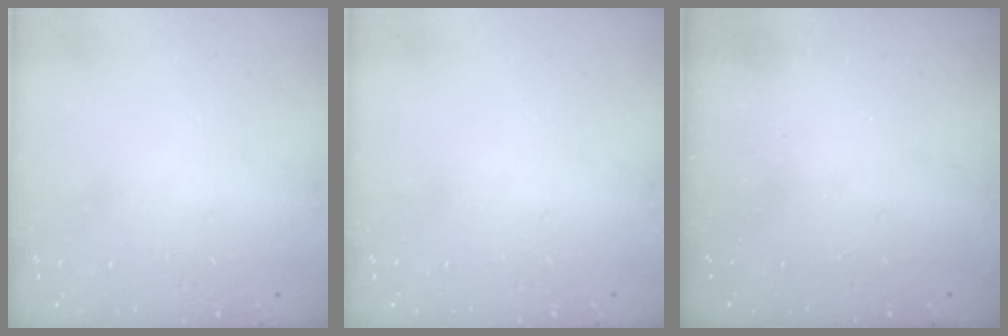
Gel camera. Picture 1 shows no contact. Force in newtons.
{"total": 0.0}
{"total": 2.3, "press": 2.2, "slide": 0.8}